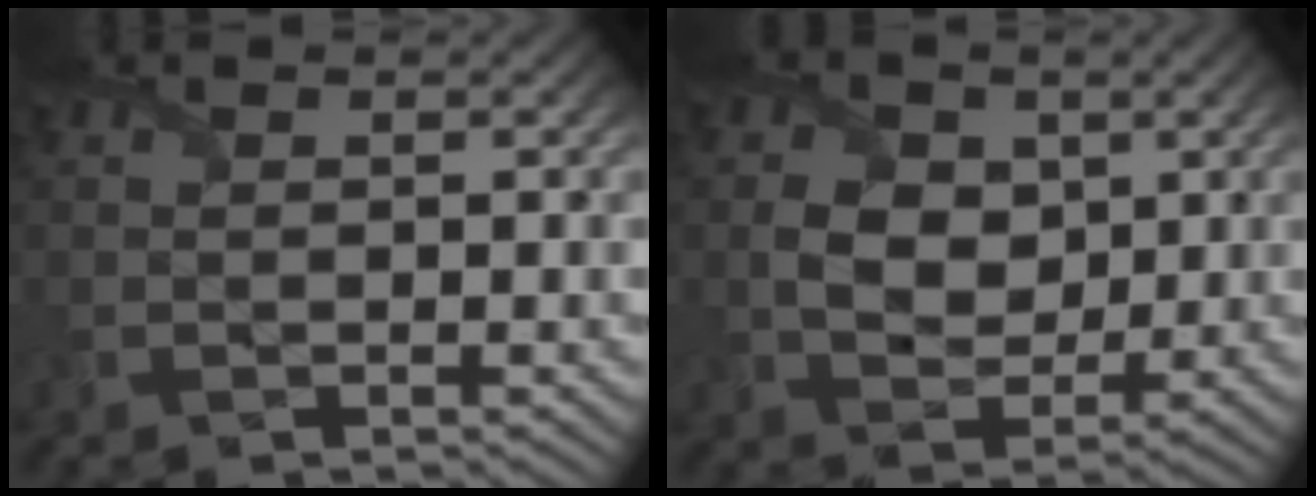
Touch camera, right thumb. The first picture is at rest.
{"total": 5.4, "force": [0.9, 4.2, 3.4], "torque": [-0.074, -0.003, 0.011]}